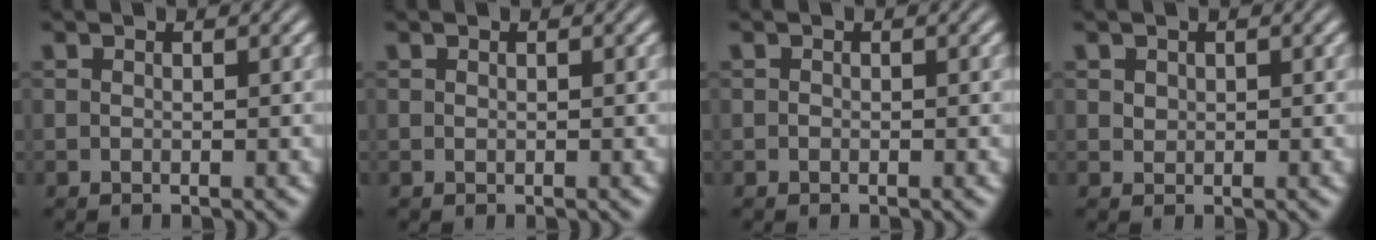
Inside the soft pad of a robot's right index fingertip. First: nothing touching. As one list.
[{"total": 0.0}, {"total": 0.8, "force": [-0.2, -0.7, -0.2], "torque": [0.007, -0.004, -0.001]}, {"total": 0.7, "force": [0.5, -0.5, 0.0], "torque": [0.002, -0.008, 0.023]}]